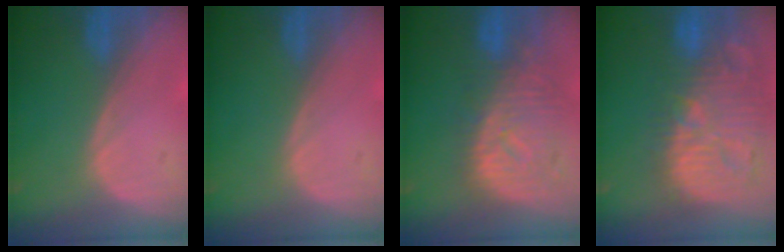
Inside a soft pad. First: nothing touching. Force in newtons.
{"total": 0.0}
{"total": 10.8, "press": 9.6, "slide": 5.0}
{"total": 14.7, "press": 12.8, "slide": 7.2}